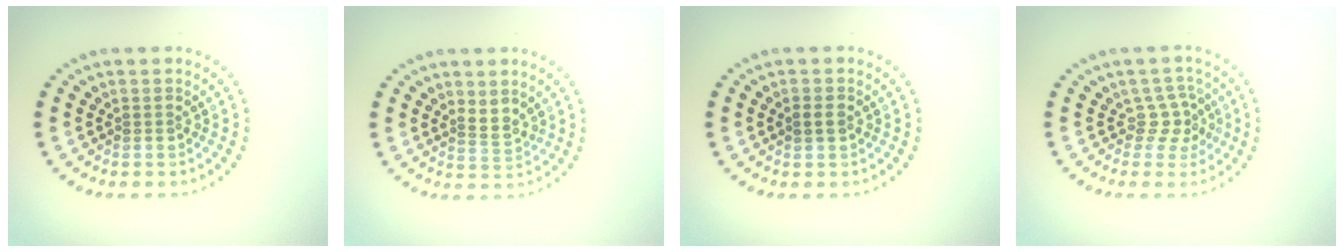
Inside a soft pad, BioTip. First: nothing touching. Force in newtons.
{"total": 1.6, "press": 1.2, "slide": 1.0}
{"total": 1.3, "press": 1.3, "slide": 0.3}
{"total": 2.2, "press": 1.6, "slide": 1.5}